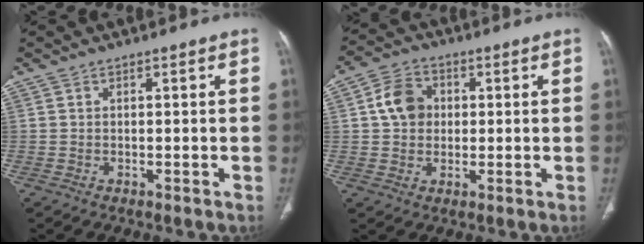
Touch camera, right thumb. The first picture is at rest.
{"total": 7.5, "force": [1.1, 6.2, 4.2], "torque": [-0.060, 0.010, 0.013]}